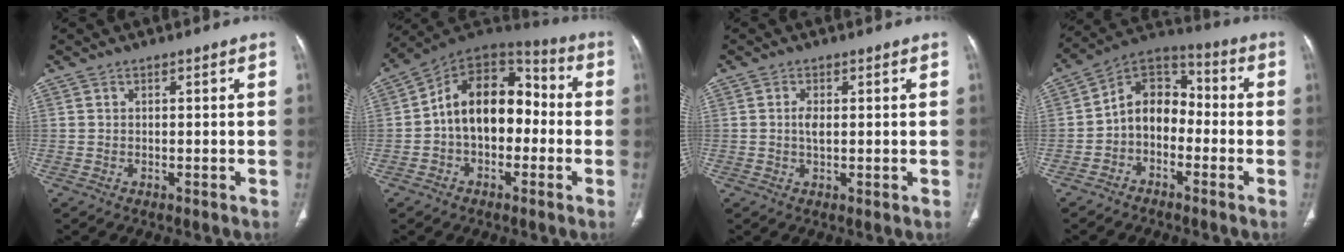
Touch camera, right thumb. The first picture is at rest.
{"total": 15.6, "force": [-1.3, 10.4, 11.6], "torque": [-0.148, 0.050, -0.035]}
{"total": 2.2, "force": [0.2, 1.0, 2.0], "torque": [-0.039, -0.002, 0.003]}
{"total": 10.1, "force": [-2.3, 7.4, 6.4], "torque": [-0.079, 0.051, -0.059]}